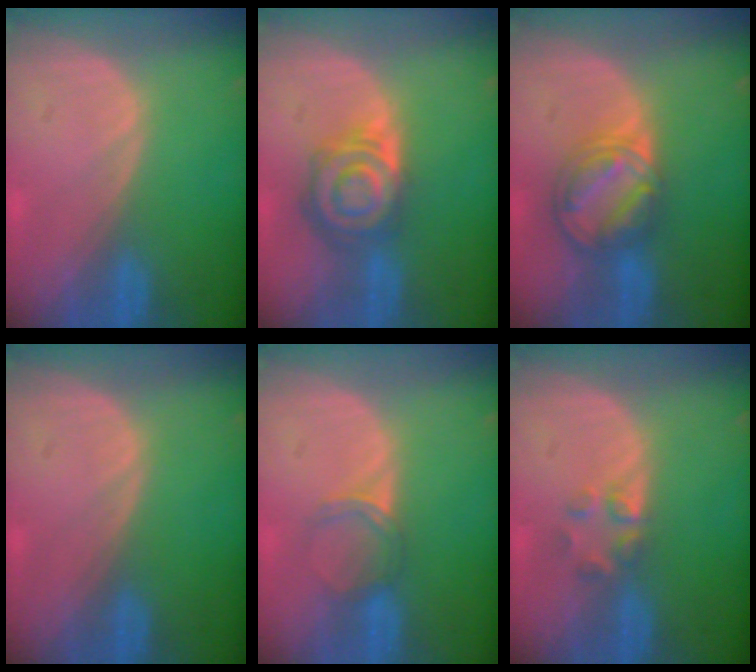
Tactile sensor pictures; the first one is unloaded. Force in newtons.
{"total": 8.1, "press": 7.1, "slide": 3.8}
{"total": 8.3, "press": 7.1, "slide": 4.4}
{"total": 0.0}
{"total": 3.1, "press": 2.7, "slide": 1.5}
{"total": 2.6, "press": 2.6, "slide": 0.2}